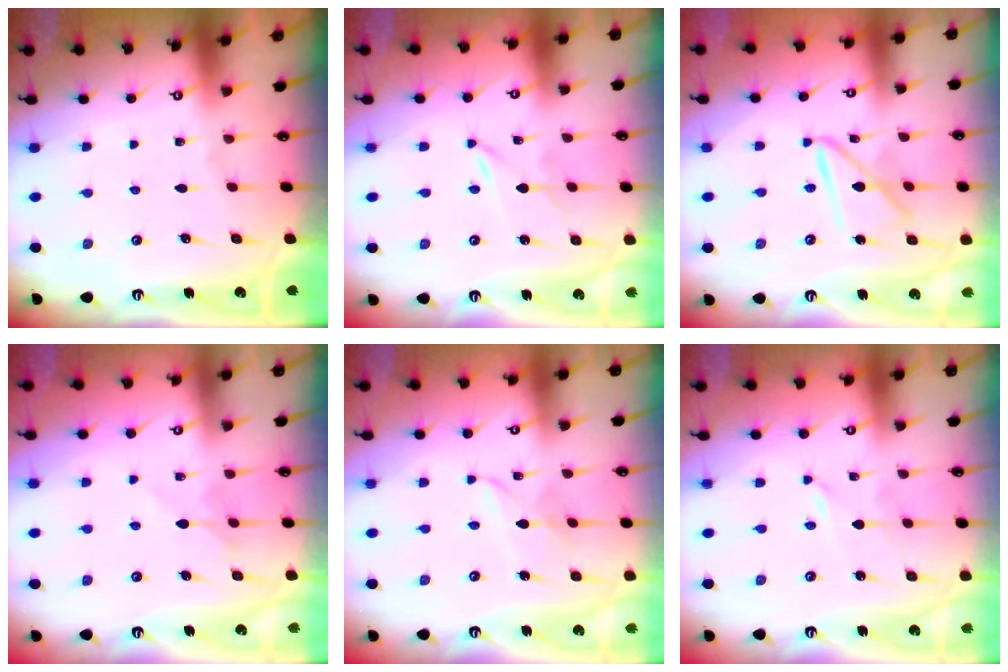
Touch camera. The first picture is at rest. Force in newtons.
{"total": 0.0}
{"total": 11.7, "press": 11.7, "slide": 1.0}
{"total": 5.5, "press": 5.5, "slide": 0.7}
{"total": 3.5, "press": 3.5, "slide": 0.2}
{"total": 0.0}